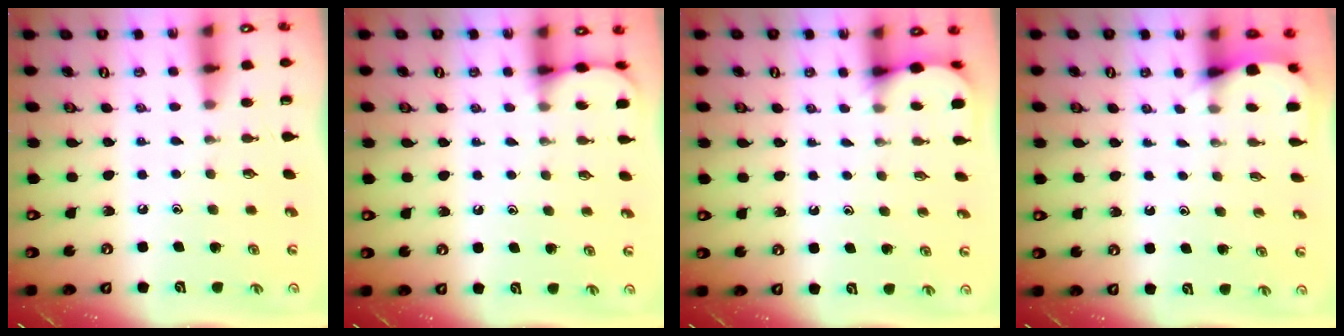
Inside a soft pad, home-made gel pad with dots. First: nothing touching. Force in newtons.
{"total": 3.8, "press": 3.8, "slide": 0.5}
{"total": 1.3, "press": 1.3, "slide": 0.1}
{"total": 2.8, "press": 2.8, "slide": 0.3}